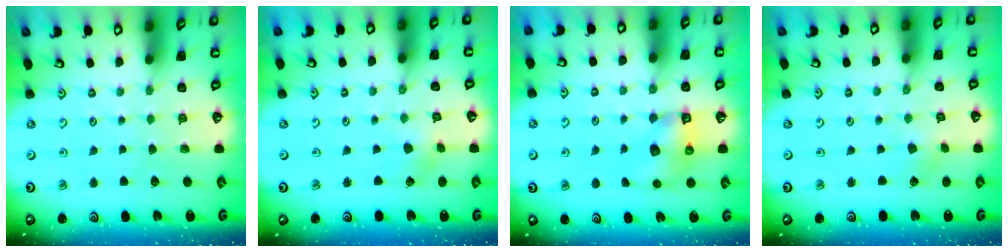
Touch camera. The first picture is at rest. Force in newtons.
{"total": 2.3, "press": 2.1, "slide": 0.7}
{"total": 7.0, "press": 7.0, "slide": 0.9}
{"total": 1.6, "press": 1.6, "slide": 0.2}